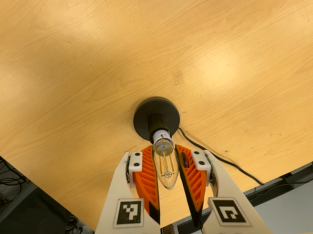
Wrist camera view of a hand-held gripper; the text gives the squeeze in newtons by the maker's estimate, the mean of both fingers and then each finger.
{"total": 13.4, "left": 13.2, "right": 13.7}